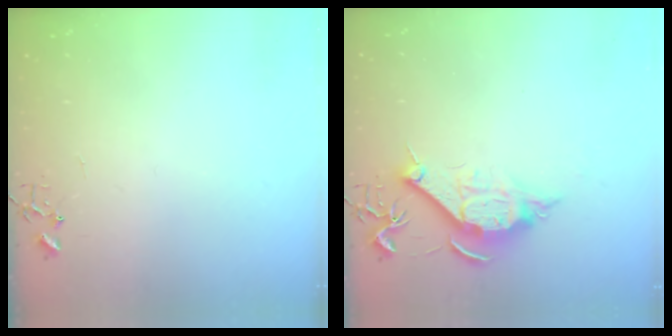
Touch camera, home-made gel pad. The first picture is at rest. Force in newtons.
{"total": 10.1, "press": 10.0, "slide": 0.8}